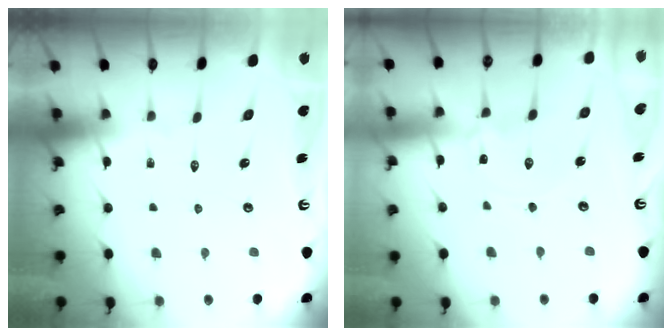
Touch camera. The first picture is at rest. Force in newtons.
{"total": 0.0}